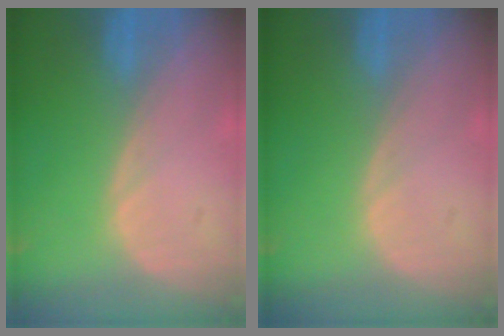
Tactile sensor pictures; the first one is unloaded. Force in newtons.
{"total": 0.0}